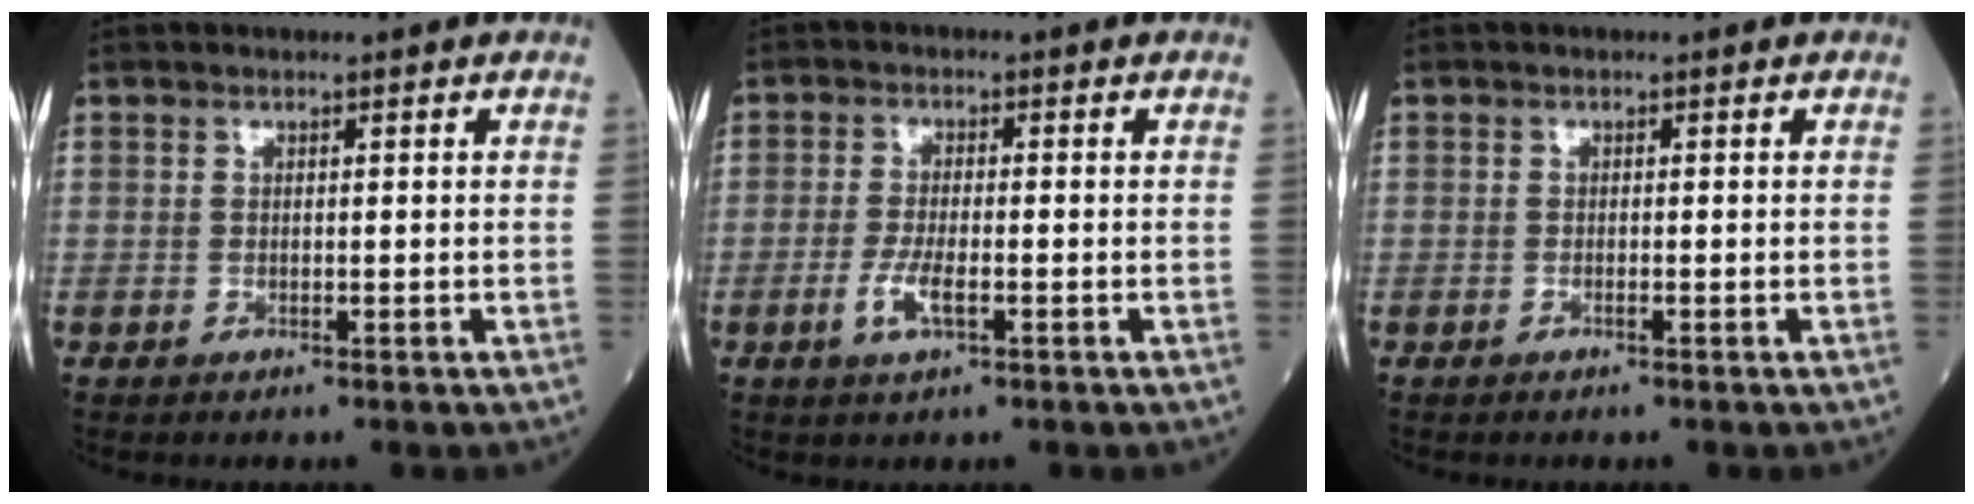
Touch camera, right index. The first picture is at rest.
{"total": 4.0, "force": [-1.4, 1.0, 3.6], "torque": [-0.077, -0.002, -0.025]}
{"total": 0.0}